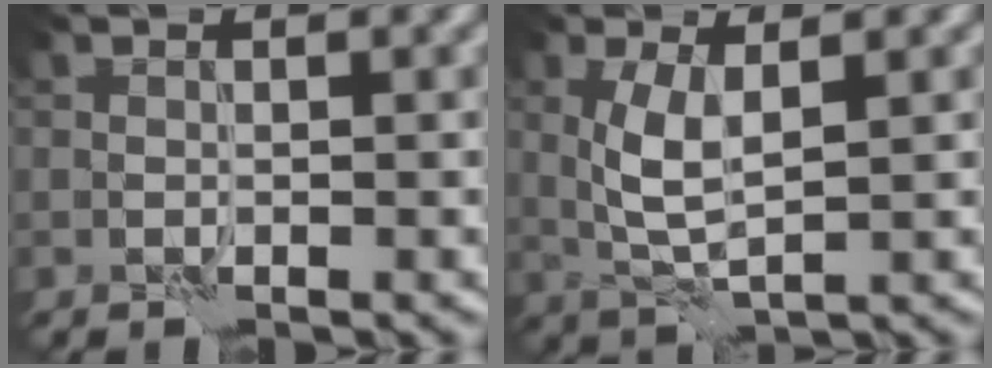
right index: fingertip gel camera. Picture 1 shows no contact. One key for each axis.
{"total": 3.7, "fx": 0.9, "fy": 1.2, "fz": 3.3, "tx": -0.077, "ty": -0.001, "tz": 0.021}